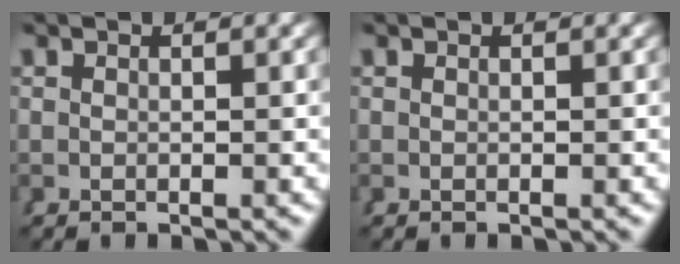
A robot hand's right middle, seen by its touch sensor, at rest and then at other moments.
{"total": 0.0}